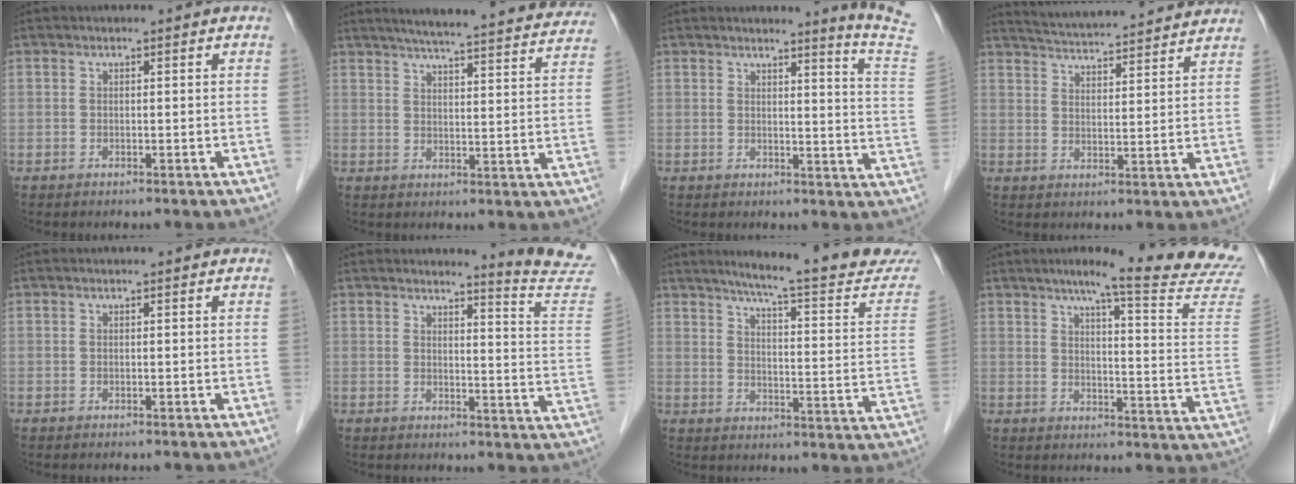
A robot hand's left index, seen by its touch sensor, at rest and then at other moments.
{"total": 26.6, "force": [24.3, 2.0, 10.6], "torque": [-0.152, -0.031, 0.290]}
{"total": 8.2, "force": [7.3, -3.0, 2.3], "torque": [-0.036, -0.093, 0.069]}
{"total": 18.7, "force": [17.6, 1.3, 6.2], "torque": [-0.102, 0.016, 0.238]}
{"total": 0.0}
{"total": 10.3, "force": [10.0, -2.4, 1.0], "torque": [-0.023, -0.106, 0.103]}
{"total": 19.4, "force": [17.2, 0.1, 8.8], "torque": [-0.119, -0.065, 0.208]}
{"total": 19.1, "force": [16.3, -1.4, 9.8], "torque": [-0.130, -0.071, 0.190]}